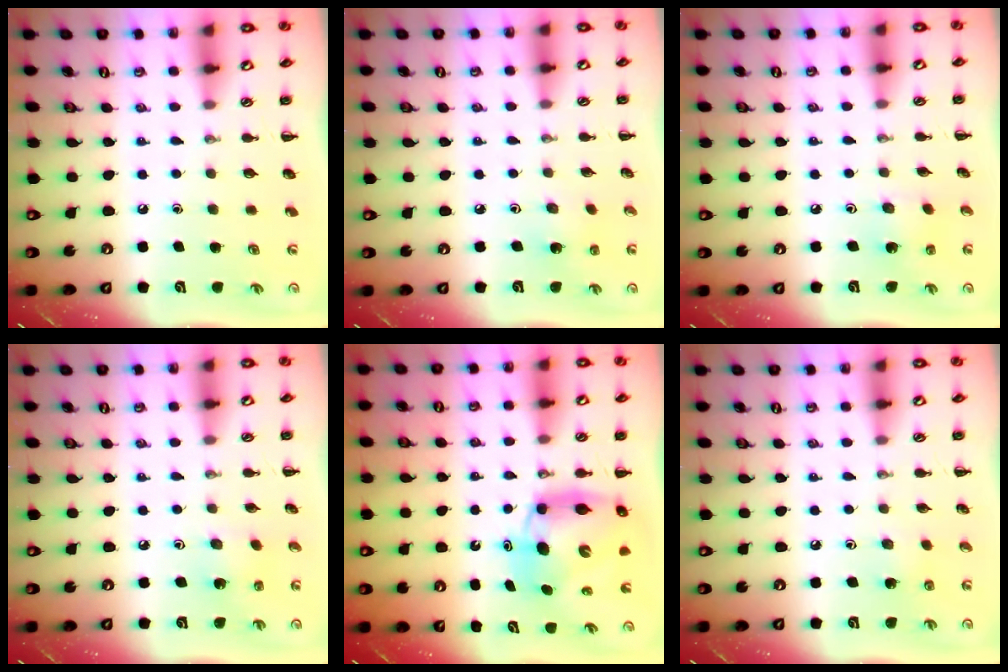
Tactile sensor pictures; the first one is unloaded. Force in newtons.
{"total": 2.7, "press": 2.5, "slide": 0.9}
{"total": 2.7, "press": 2.6, "slide": 0.7}
{"total": 1.8, "press": 1.7, "slide": 0.8}
{"total": 9.2, "press": 8.9, "slide": 2.5}
{"total": 1.6, "press": 1.4, "slide": 0.6}